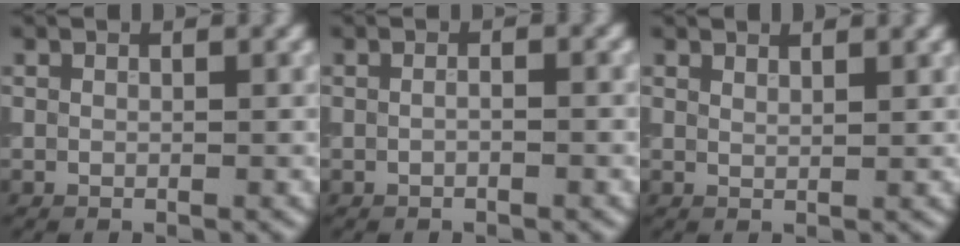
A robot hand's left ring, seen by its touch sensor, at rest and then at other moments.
{"total": 1.0, "force": [0.0, 0.3, 0.9], "torque": [-0.008, -0.011, -0.006]}
{"total": 1.7, "force": [1.4, 0.5, 0.7], "torque": [-0.002, 0.004, 0.014]}